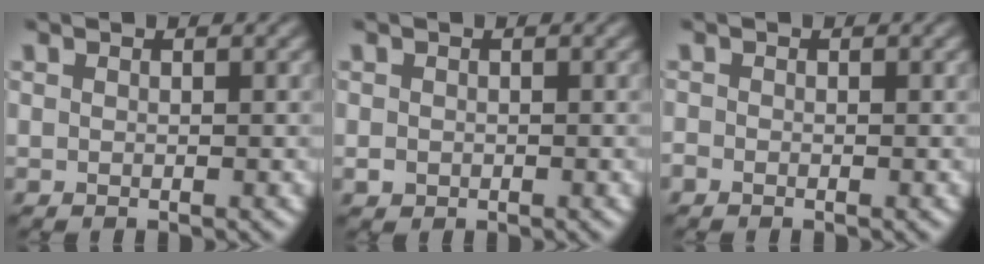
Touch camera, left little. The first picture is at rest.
{"total": 0.5, "force": [-0.2, 0.5, 0.1], "torque": [-0.001, -0.001, -0.006]}
{"total": 0.5, "force": [-0.4, 0.3, 0.0], "torque": [0.003, 0.001, -0.015]}